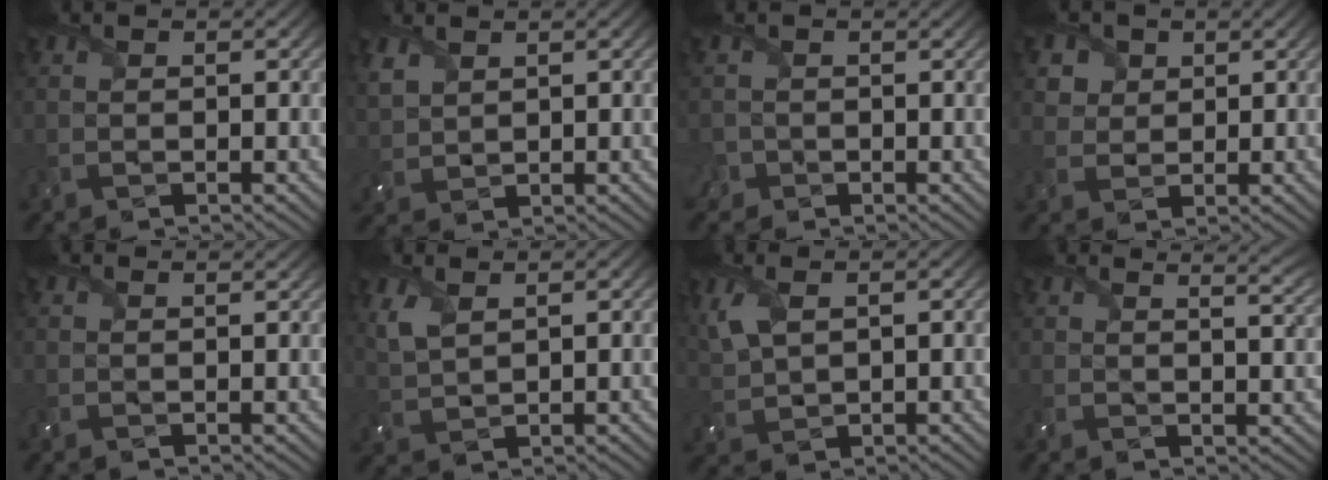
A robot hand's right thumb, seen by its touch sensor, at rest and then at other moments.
{"total": 3.2, "force": [2.1, 1.9, 1.5], "torque": [-0.051, -0.001, 0.049]}
{"total": 2.1, "force": [-1.0, 1.8, 0.1], "torque": [-0.011, -0.006, -0.027]}
{"total": 4.2, "force": [2.3, 3.3, 1.4], "torque": [-0.051, -0.006, 0.049]}
{"total": 1.7, "force": [1.4, 0.4, 0.7], "torque": [-0.023, 0.001, 0.023]}
{"total": 3.7, "force": [2.3, 1.6, 2.4], "torque": [-0.076, 0.002, 0.054]}
{"total": 5.1, "force": [2.5, 2.4, 3.7], "torque": [-0.106, 0.007, 0.052]}
{"total": 7.1, "force": [5.5, 2.1, 3.9], "torque": [-0.053, 0.021, 0.059]}